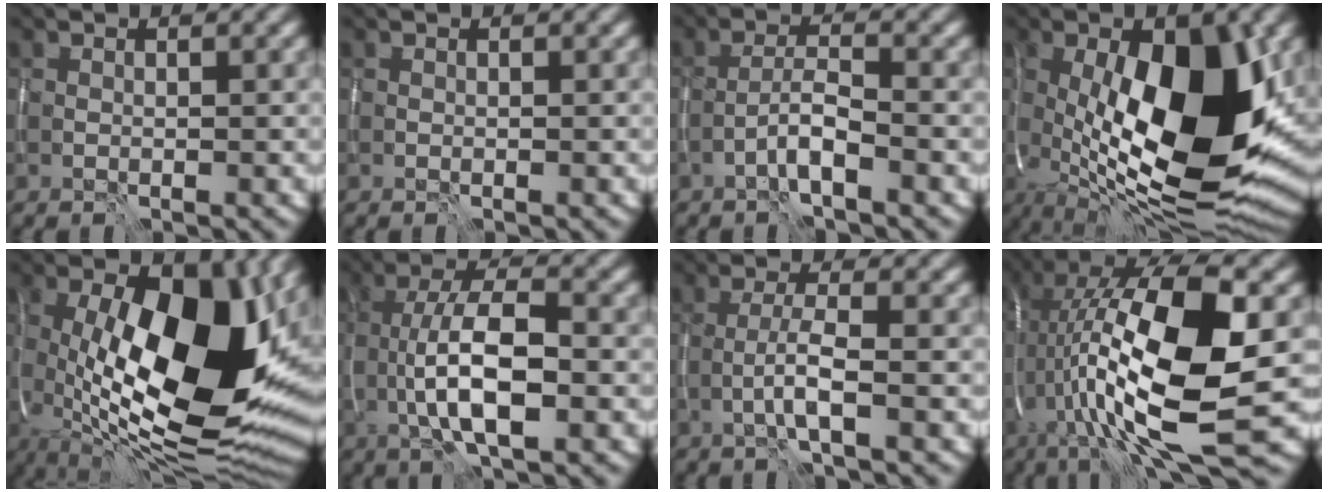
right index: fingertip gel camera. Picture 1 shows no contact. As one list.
[{"total": 0.0}, {"total": 2.6, "force": [-1.8, 0.2, 1.8], "torque": [-0.032, 0.010, -0.038]}, {"total": 16.1, "force": [-0.1, 6.9, 14.5], "torque": [-0.225, -0.011, 0.002]}, {"total": 18.1, "force": [0.3, 8.5, 16.0], "torque": [-0.249, -0.015, 0.014]}, {"total": 7.4, "force": [-1.3, 2.6, 6.8], "torque": [-0.126, 0.006, -0.027]}, {"total": 2.5, "force": [-1.1, 0.0, 2.2], "torque": [-0.043, 0.002, -0.024]}, {"total": 17.0, "force": [-0.7, 5.4, 16.1], "torque": [-0.306, 0.018, -0.003]}]